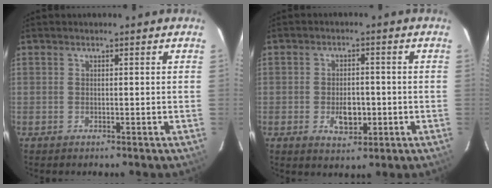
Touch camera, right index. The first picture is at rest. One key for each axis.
{"total": 5.4, "fx": -1.3, "fy": 3.4, "fz": 3.9, "tx": -0.072, "ty": -0.001, "tz": -0.015}